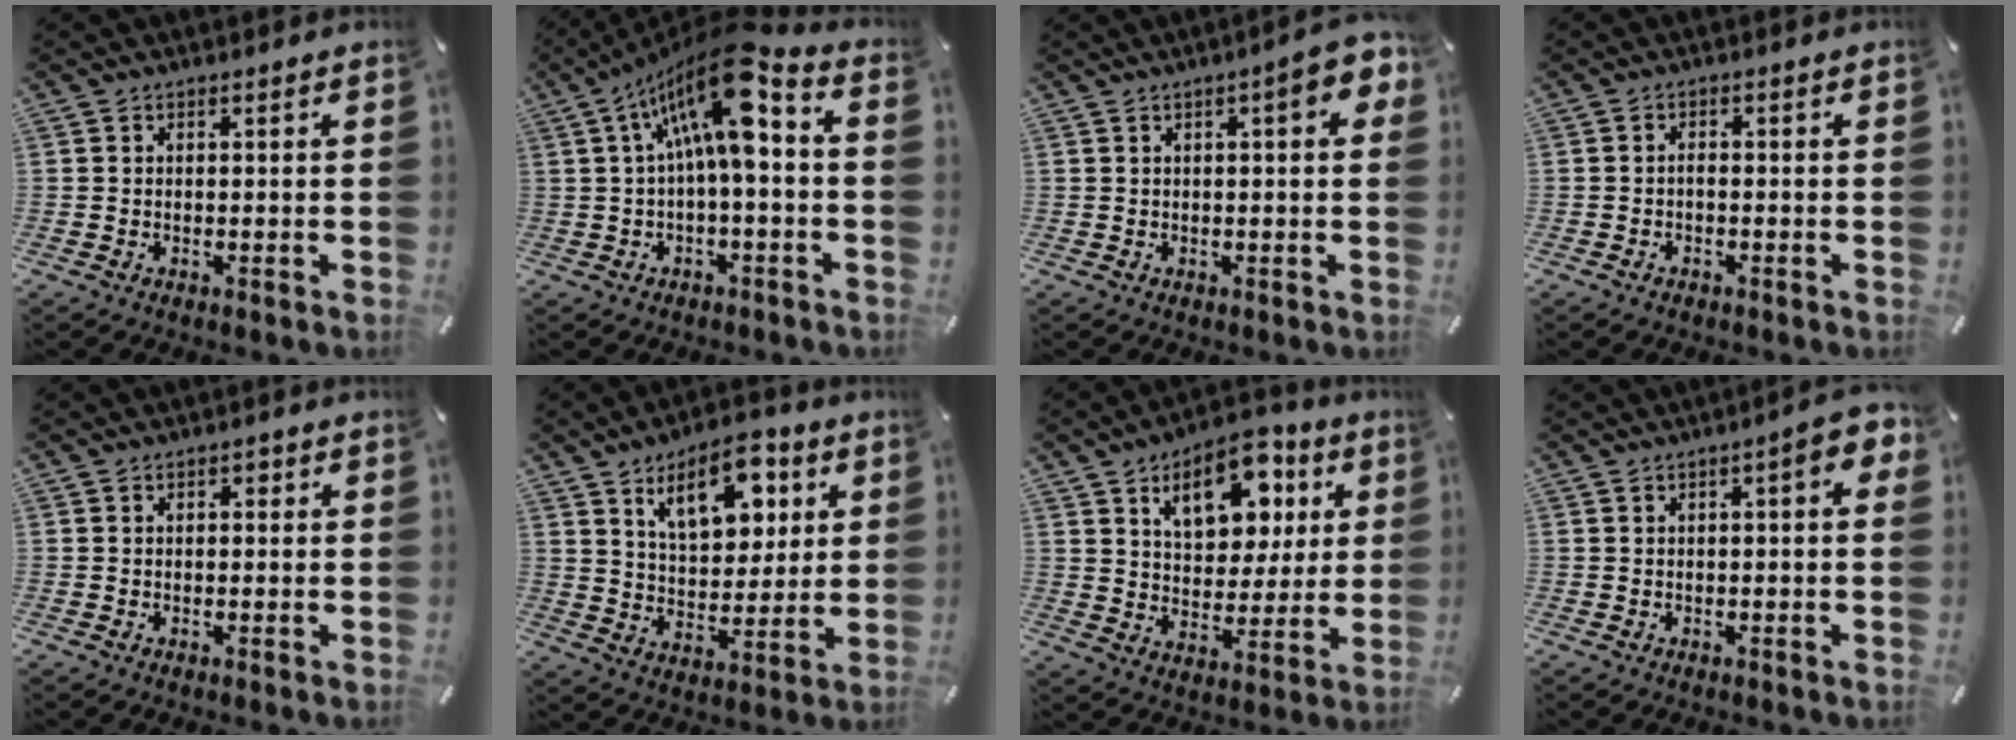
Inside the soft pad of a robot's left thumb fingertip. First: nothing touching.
{"total": 16.0, "force": [4.8, 5.2, 14.3], "torque": [-0.257, -0.024, 0.074]}
{"total": 7.3, "force": [2.6, 1.9, 6.6], "torque": [-0.083, -0.012, 0.036]}
{"total": 1.3, "force": [-0.7, 0.6, 0.9], "torque": [-0.019, 0.002, -0.014]}
{"total": 1.1, "force": [0.3, 0.8, 0.7], "torque": [-0.006, 0.003, 0.002]}
{"total": 14.6, "force": [7.6, 8.2, 9.4], "torque": [-0.137, -0.020, 0.132]}
{"total": 15.2, "force": [7.5, 9.6, 9.1], "torque": [-0.139, -0.020, 0.134]}
{"total": 5.3, "force": [1.5, 1.4, 4.9], "torque": [-0.068, -0.005, 0.020]}